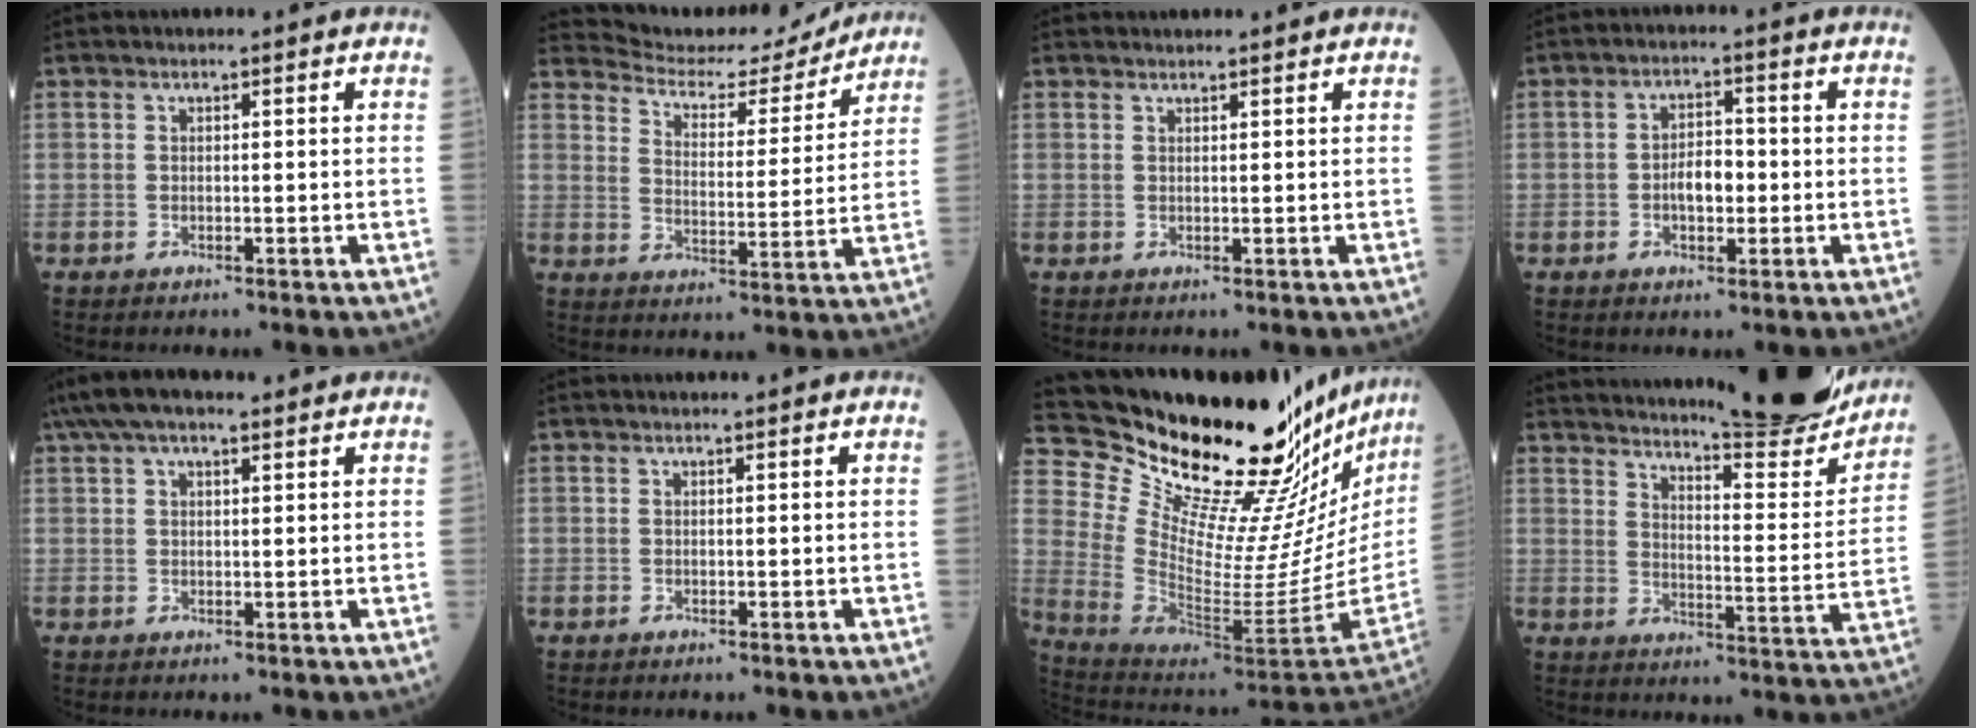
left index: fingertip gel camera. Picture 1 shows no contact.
{"total": 13.5, "force": [13.2, 1.8, 1.7], "torque": [-0.032, -0.012, 0.187]}
{"total": 1.5, "force": [1.5, 0.2, 0.3], "torque": [-0.006, 0.010, 0.022]}
{"total": 4.2, "force": [-1.0, 2.2, 3.5], "torque": [-0.064, 0.006, -0.020]}
{"total": 7.7, "force": [5.5, 2.5, 4.9], "torque": [-0.096, 0.041, 0.095]}
{"total": 0.0}
{"total": 33.9, "force": [30.2, 5.1, 14.6], "torque": [-0.241, -0.148, 0.416]}
{"total": 22.2, "force": [20.4, 1.5, 8.6], "torque": [-0.125, -0.075, 0.260]}